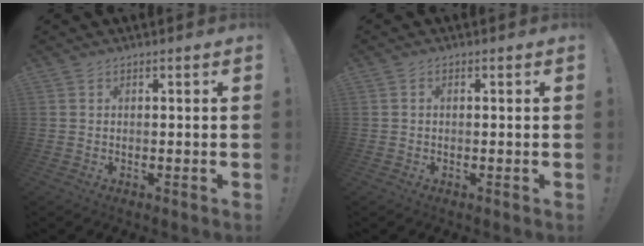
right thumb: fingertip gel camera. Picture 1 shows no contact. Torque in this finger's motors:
{"motor_torque": [-0.07, -0.35, -0.27, 0.41, -0.02]}